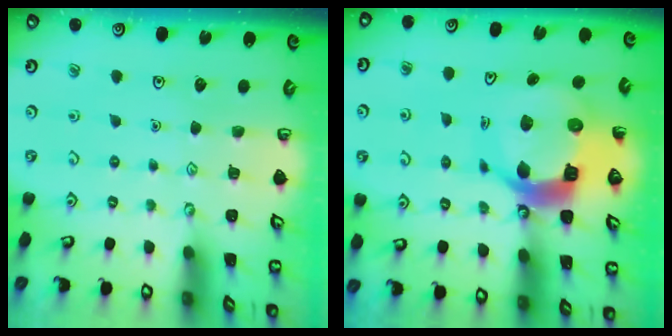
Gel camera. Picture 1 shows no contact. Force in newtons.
{"total": 14.9, "press": 14.8, "slide": 1.8}